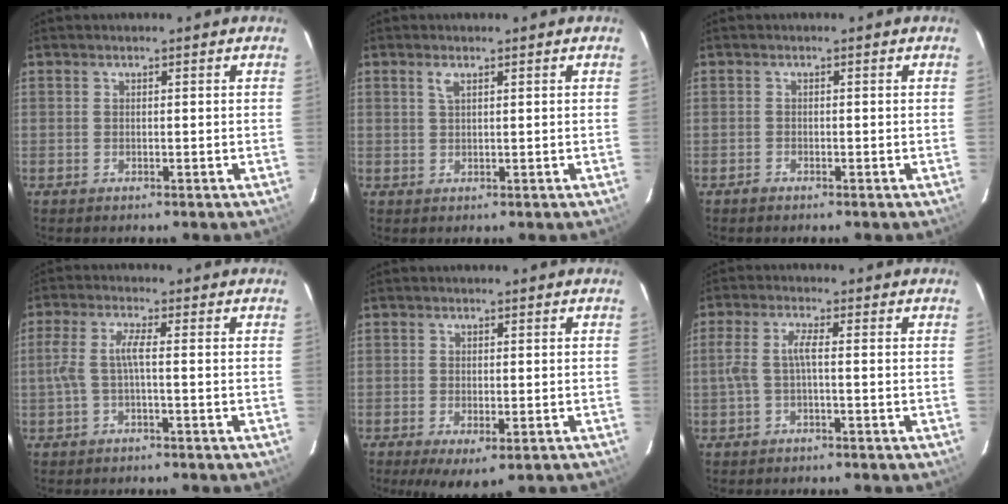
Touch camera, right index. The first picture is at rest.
{"total": 1.5, "force": [0.8, 0.5, 1.1], "torque": [-0.024, 0.003, 0.016]}
{"total": 0.8, "force": [-0.7, 0.3, 0.0], "torque": [-0.002, 0.002, -0.015]}
{"total": 3.9, "force": [-1.1, 0.1, 3.8], "torque": [-0.088, 0.004, -0.018]}
{"total": 6.0, "force": [-3.3, 2.3, 4.4], "torque": [-0.080, -0.030, -0.043]}
{"total": 3.4, "force": [-0.9, 0.2, 3.3], "torque": [-0.073, 0.004, -0.015]}